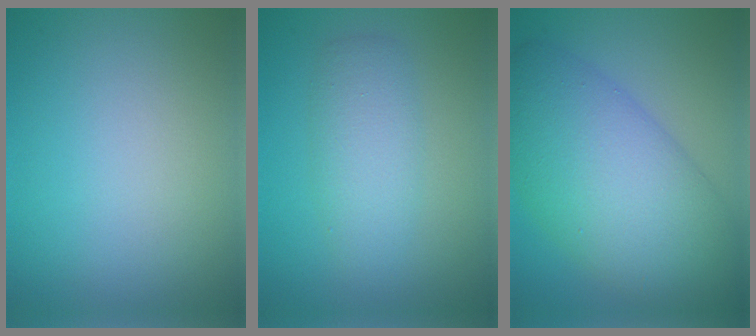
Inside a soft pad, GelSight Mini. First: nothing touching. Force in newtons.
{"total": 2.3, "press": 2.3, "slide": 0.2}
{"total": 11.1, "press": 11.1, "slide": 0.3}